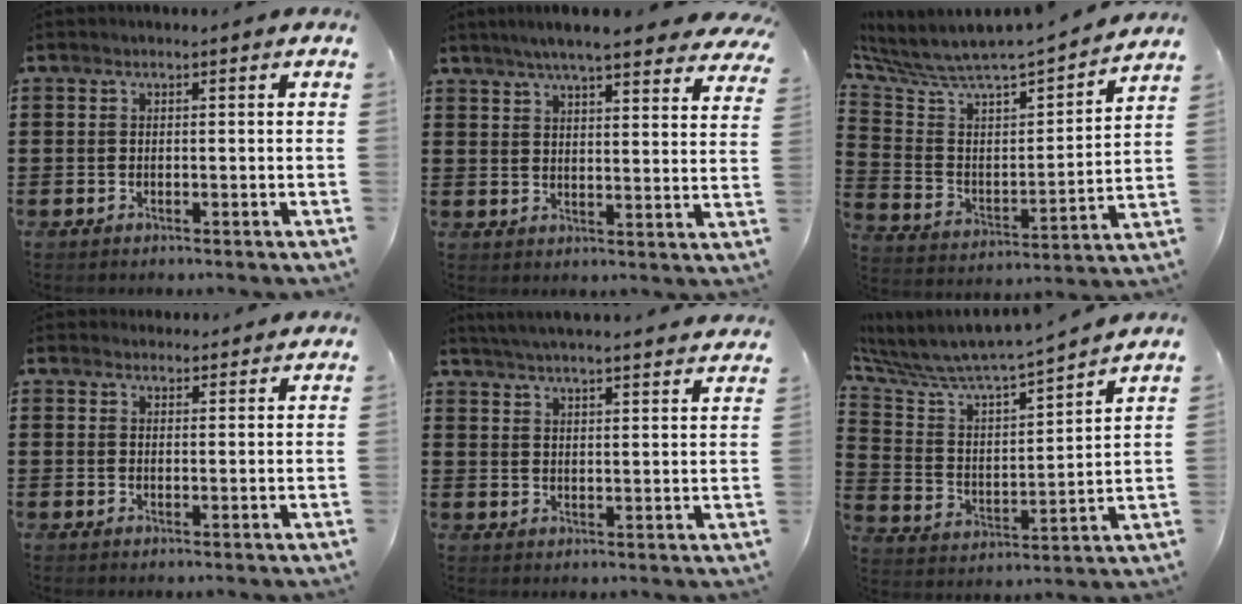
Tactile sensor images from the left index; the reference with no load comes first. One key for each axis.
{"total": 6.4, "fx": 5.8, "fy": -0.1, "fz": 2.8, "tx": -0.075, "ty": -0.019, "tz": 0.101}
{"total": 4.9, "fx": 4.6, "fy": 0.8, "fz": 1.5, "tx": -0.060, "ty": -0.059, "tz": 0.070}
{"total": 2.3, "fx": 2.2, "fy": 0.5, "fz": -0.1, "tx": 0.004, "ty": -0.005, "tz": 0.041}
{"total": 4.8, "fx": 4.6, "fy": -0.7, "fz": 1.0, "tx": -0.036, "ty": -0.026, "tz": 0.081}
{"total": 6.0, "fx": 5.8, "fy": 0.6, "fz": 1.6, "tx": -0.067, "ty": -0.060, "tz": 0.091}